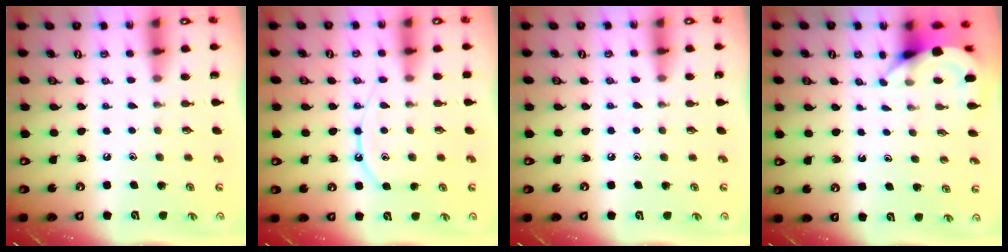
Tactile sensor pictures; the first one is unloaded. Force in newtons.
{"total": 9.4, "press": 9.3, "slide": 1.0}
{"total": 4.2, "press": 4.1, "slide": 0.5}
{"total": 3.9, "press": 3.9, "slide": 0.2}